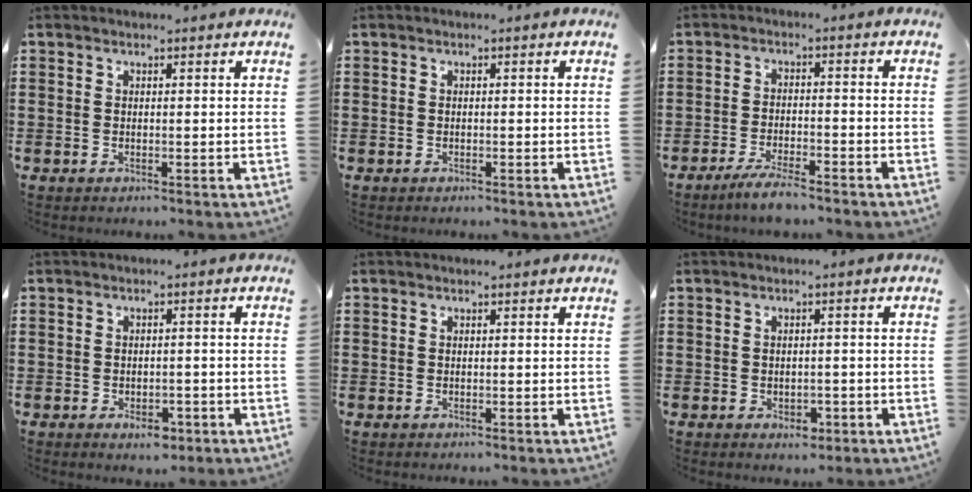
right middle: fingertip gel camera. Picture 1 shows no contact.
{"total": 0.0}
{"total": 4.3, "force": [-3.7, 0.4, 2.2], "torque": [-0.050, -0.005, -0.072]}
{"total": 2.6, "force": [-1.5, 1.5, 1.6], "torque": [-0.027, 0.002, -0.028]}
{"total": 0.0}
{"total": 1.7, "force": [-0.6, 1.4, 0.9], "torque": [-0.011, -0.002, -0.015]}